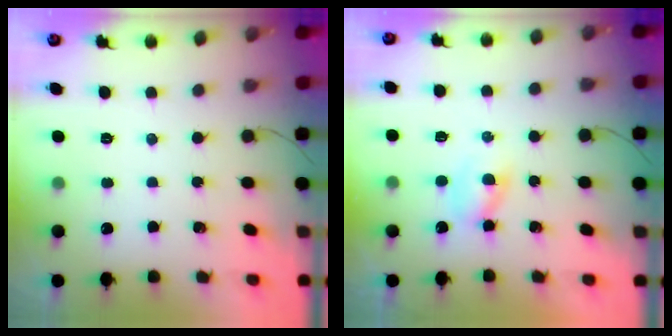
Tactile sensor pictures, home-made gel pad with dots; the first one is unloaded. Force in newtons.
{"total": 1.9, "press": 1.7, "slide": 0.9}